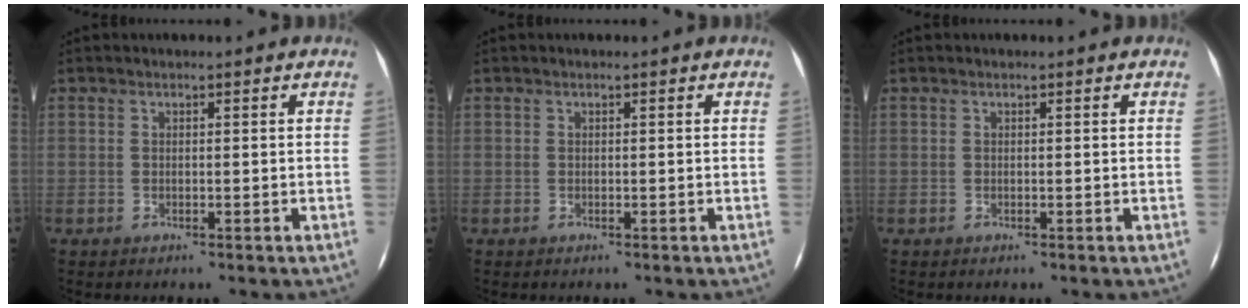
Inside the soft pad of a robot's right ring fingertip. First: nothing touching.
{"total": 0.0}
{"total": 0.0}